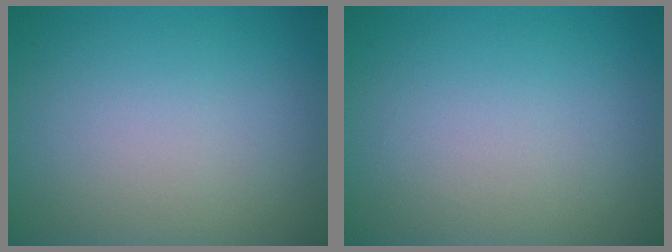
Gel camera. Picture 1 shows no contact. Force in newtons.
{"total": 0.0}